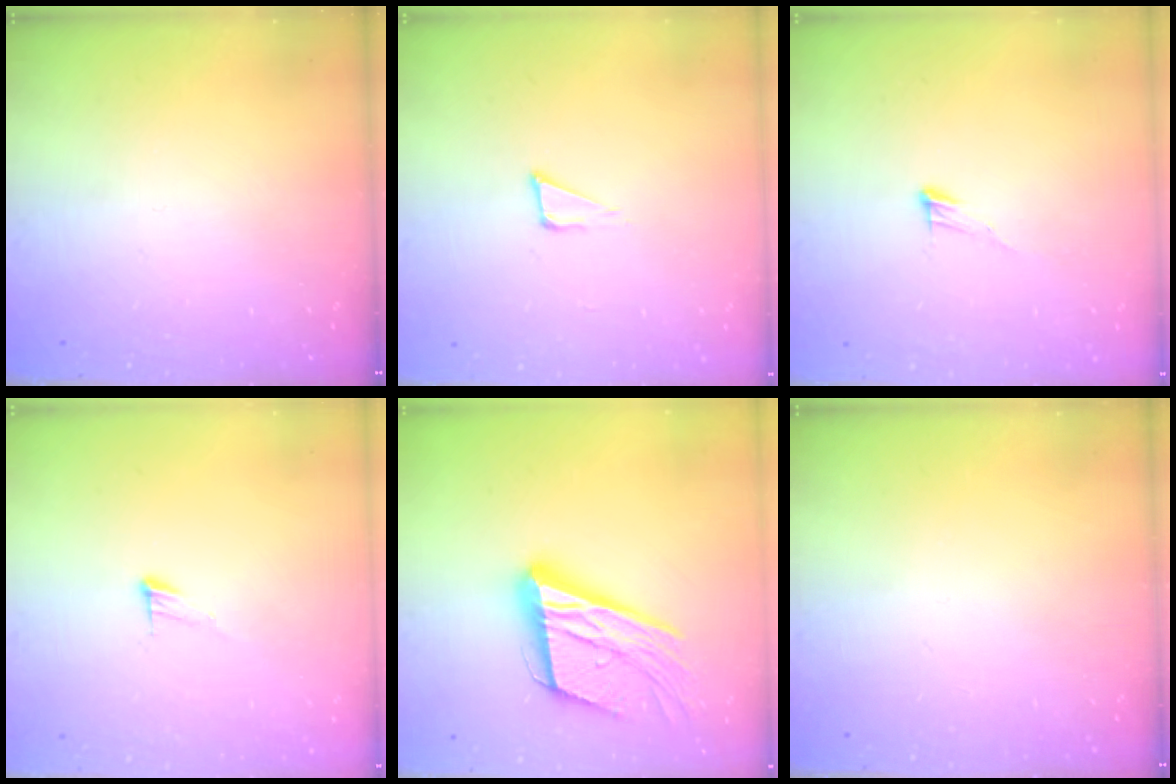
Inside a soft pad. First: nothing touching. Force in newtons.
{"total": 3.1, "press": 3.0, "slide": 0.9}
{"total": 4.0, "press": 4.0, "slide": 0.3}
{"total": 5.2, "press": 5.2, "slide": 0.5}
{"total": 22.7, "press": 22.3, "slide": 4.0}
{"total": 0.0}